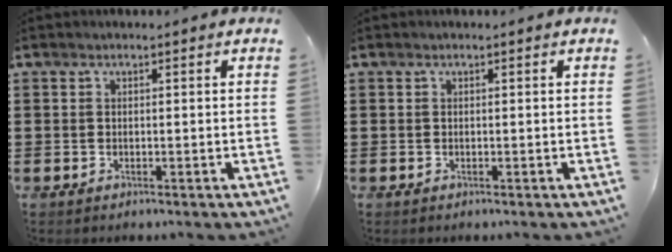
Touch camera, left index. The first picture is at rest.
{"total": 0.0}